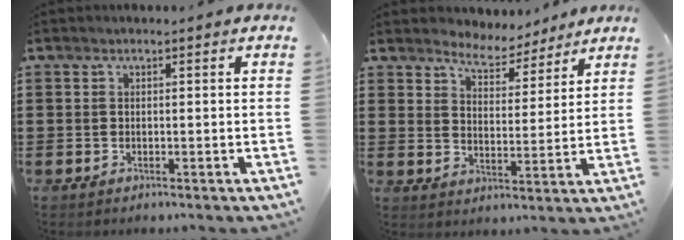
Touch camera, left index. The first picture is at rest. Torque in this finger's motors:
{"motor_torque": [0.37, 0.31, 0.08, 0.01]}